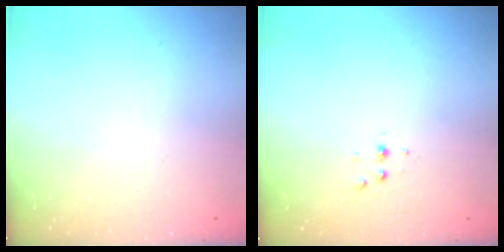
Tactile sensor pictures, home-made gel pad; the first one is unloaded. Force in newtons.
{"total": 3.5, "press": 3.5, "slide": 0.5}